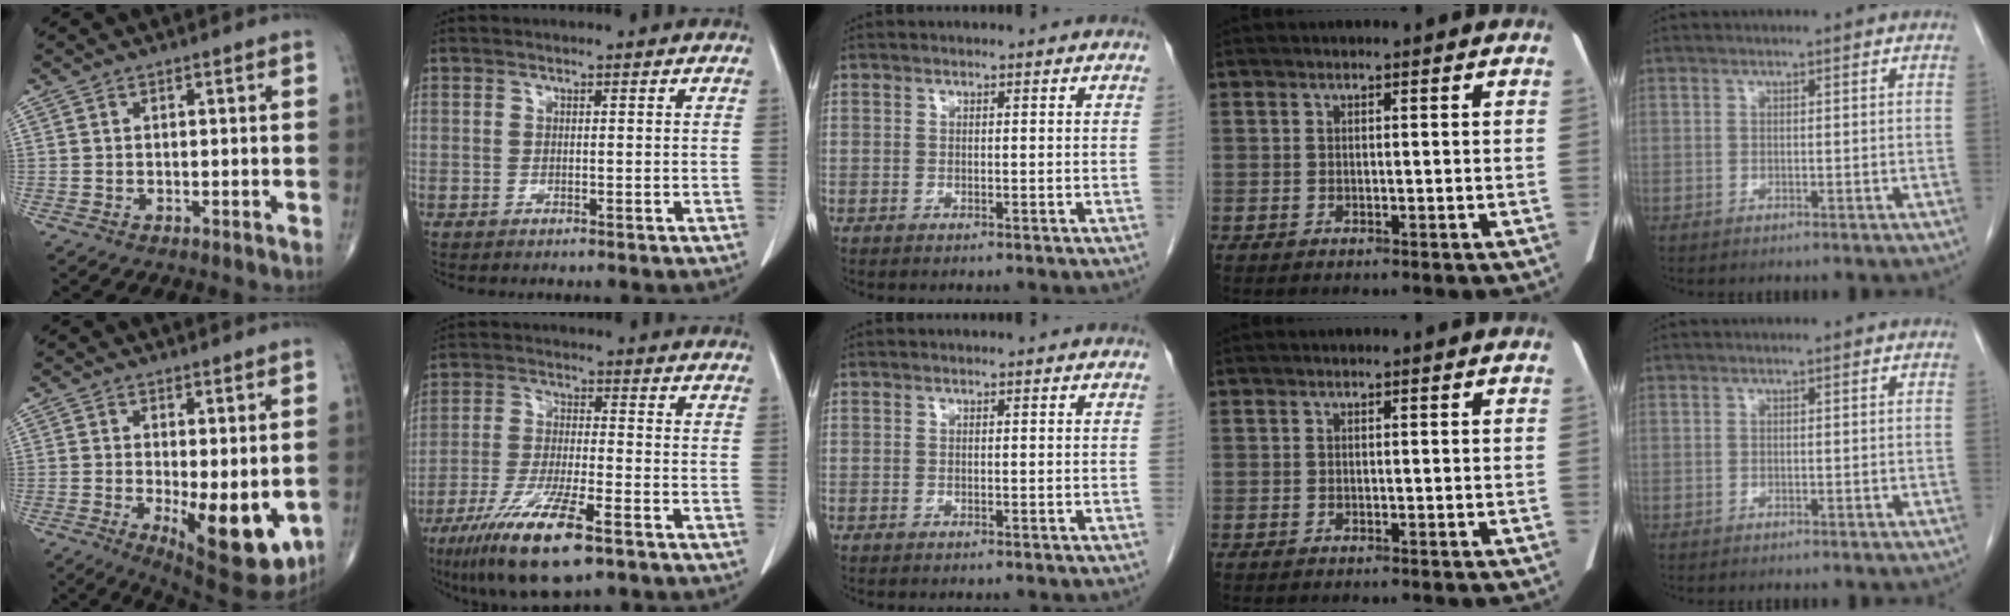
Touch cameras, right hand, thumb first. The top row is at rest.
{"thumb": {"total": 12.8, "force": [-2.3, 4.8, 11.7], "torque": [-0.149, -0.027, -0.016]}, "index": {"total": 12.9, "force": [-7.8, 2.0, 10.1], "torque": [-0.194, -0.029, -0.135]}}